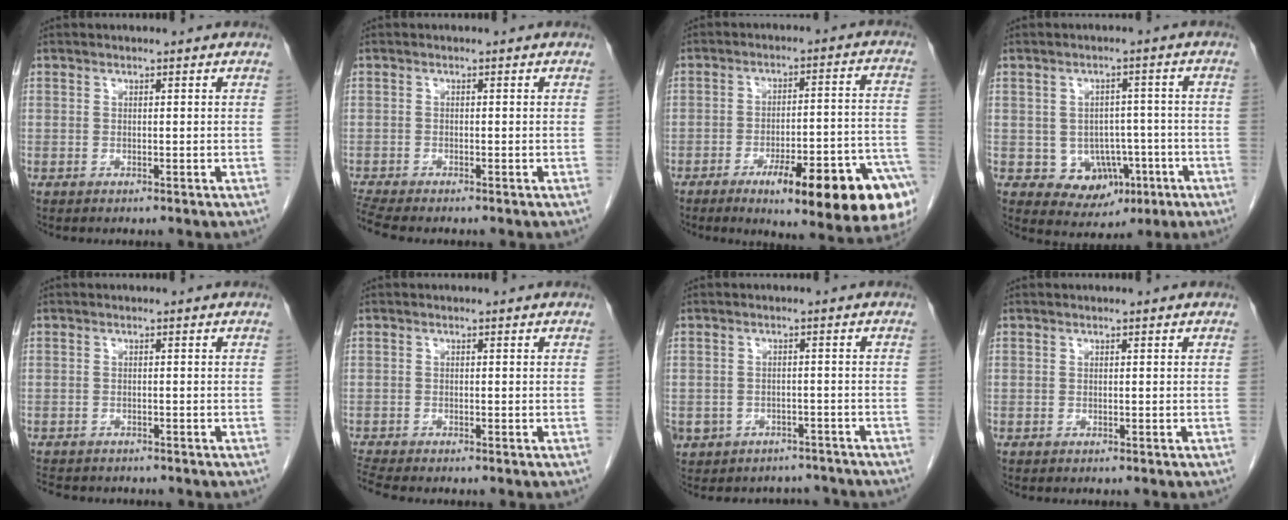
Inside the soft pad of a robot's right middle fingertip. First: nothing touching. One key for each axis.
{"total": 2.8, "fx": -2.6, "fy": -0.5, "fz": 0.8, "tx": -0.028, "ty": -0.016, "tz": -0.052}
{"total": 20.3, "fx": -11.2, "fy": 2.6, "fz": 16.7, "tx": -0.136, "ty": 0.019, "tz": -0.150}
{"total": 7.0, "fx": -2.0, "fy": 5.7, "fz": 3.6, "tx": -0.043, "ty": 0.012, "tz": -0.013}
{"total": 6.1, "fx": -5.4, "fy": 2.1, "fz": 2.0, "tx": -0.034, "ty": -0.006, "tz": -0.074}
{"total": 2.2, "fx": -2.1, "fy": -0.5, "fz": 0.4, "tx": -0.023, "ty": -0.016, "tz": -0.043}
{"total": 9.9, "fx": -7.5, "fy": 6.1, "fz": 1.8, "tx": -0.039, "ty": 0.015, "tz": -0.085}
{"total": 0.0}